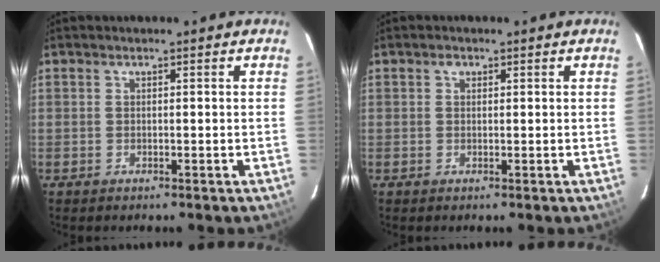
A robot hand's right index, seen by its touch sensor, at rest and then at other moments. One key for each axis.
{"total": 0.9, "fx": 0.4, "fy": 0.8, "fz": 0.2, "tx": -0.004, "ty": 0.005, "tz": 0.006}